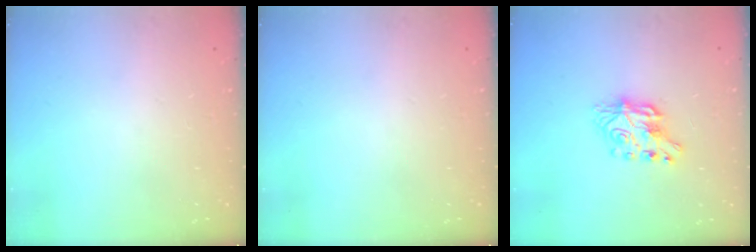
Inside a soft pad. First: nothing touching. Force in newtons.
{"total": 0.0}
{"total": 7.7, "press": 7.6, "slide": 0.7}